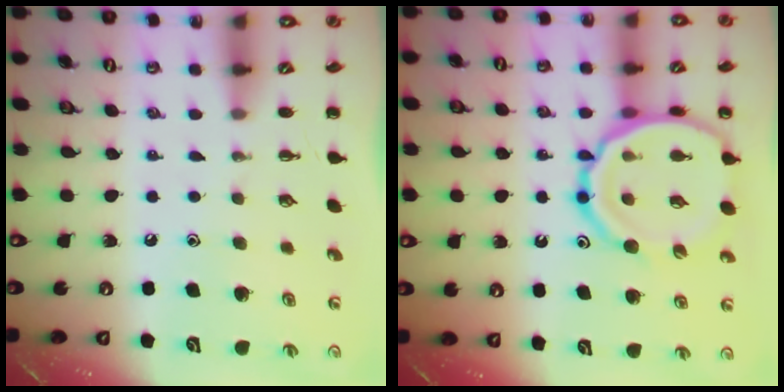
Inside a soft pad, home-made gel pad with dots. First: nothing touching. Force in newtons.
{"total": 18.1, "press": 18.0, "slide": 2.0}